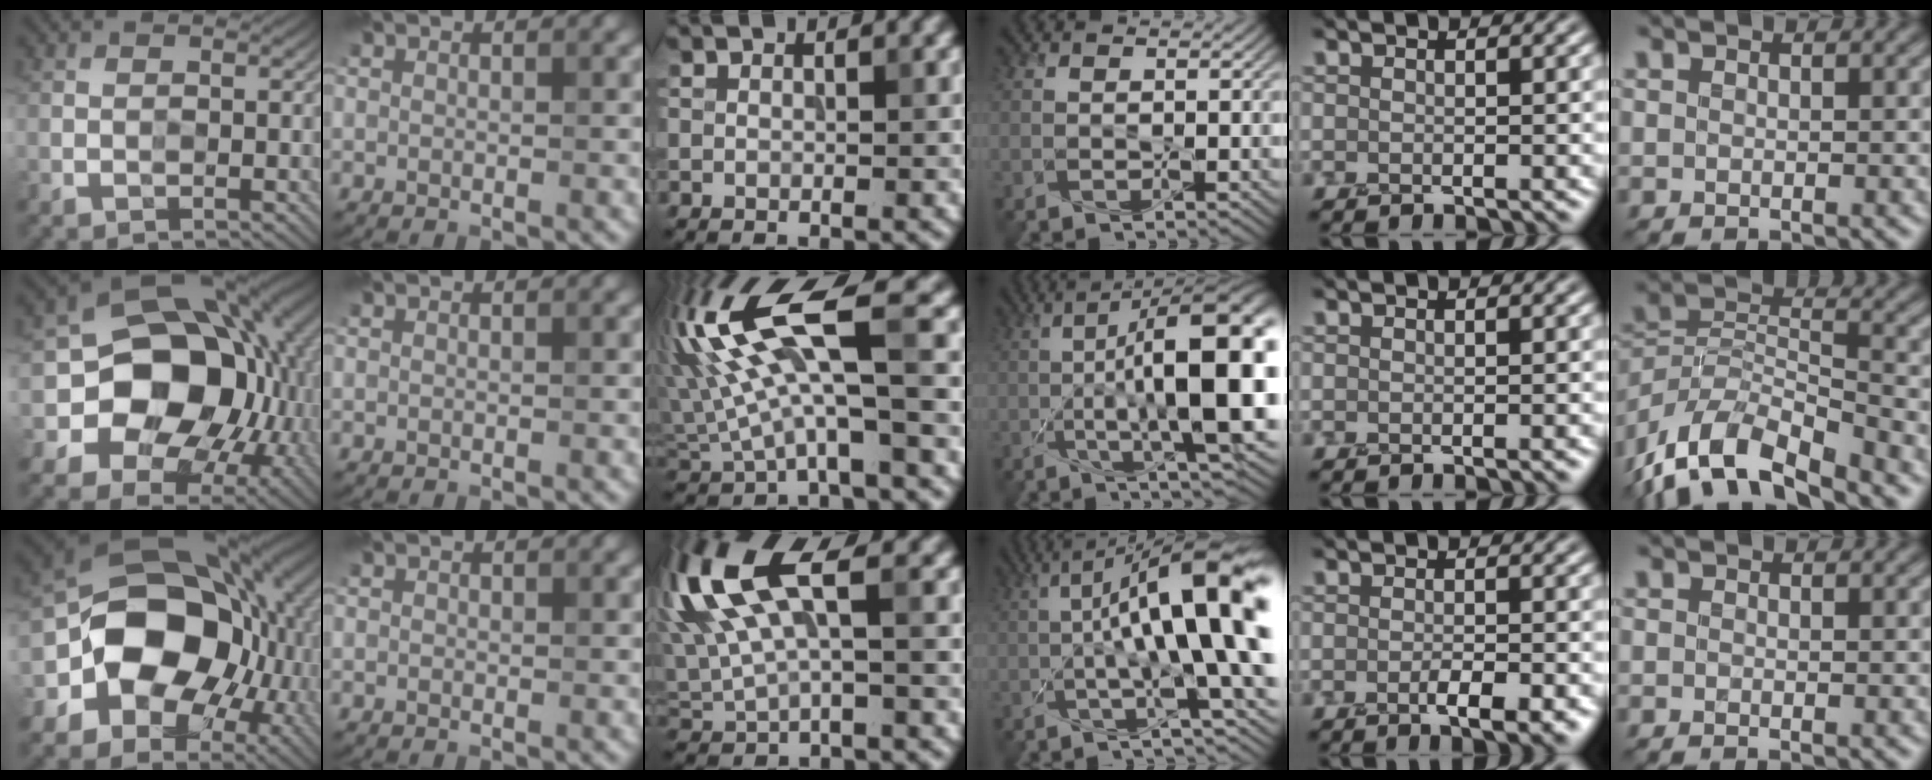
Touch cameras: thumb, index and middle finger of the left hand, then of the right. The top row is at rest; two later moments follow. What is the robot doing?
{"motion": "screw", "object": "medicine bottle"}